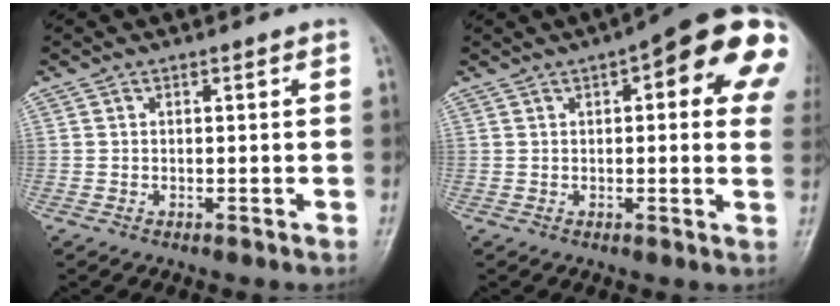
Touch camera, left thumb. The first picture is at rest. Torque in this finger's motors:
{"motor_torque": [1.10, 1.14, 1.95, -0.82, 0.20]}